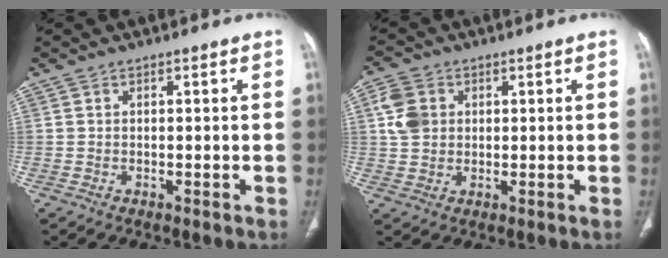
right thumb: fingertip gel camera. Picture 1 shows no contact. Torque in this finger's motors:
{"motor_torque": [0.73, 0.66, 0.68, 0.51, 0.11]}